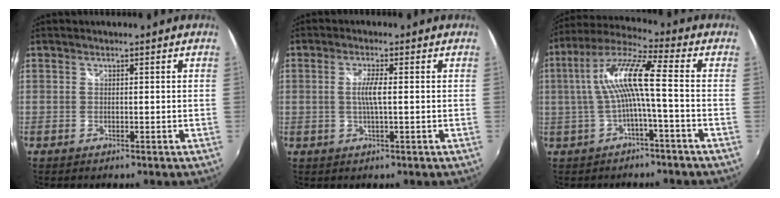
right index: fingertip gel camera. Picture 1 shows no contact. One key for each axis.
{"total": 3.6, "fx": 0.0, "fy": 0.1, "fz": 3.6, "tx": -0.068, "ty": -0.002, "tz": 0.000}
{"total": 11.0, "fx": -0.9, "fy": 0.8, "fz": 11.0, "tx": -0.221, "ty": 0.018, "tz": -0.014}